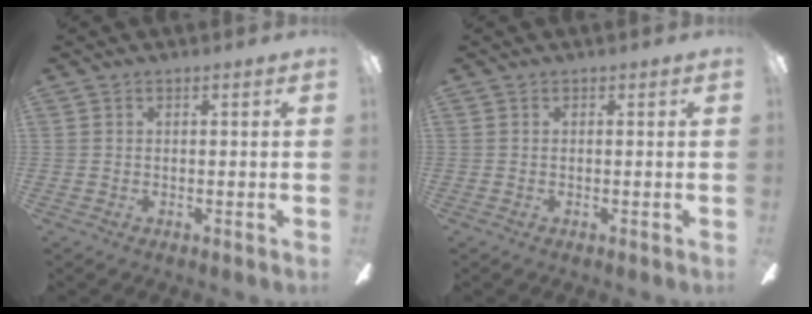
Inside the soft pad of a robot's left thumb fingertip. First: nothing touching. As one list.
[{"total": 0.0}]